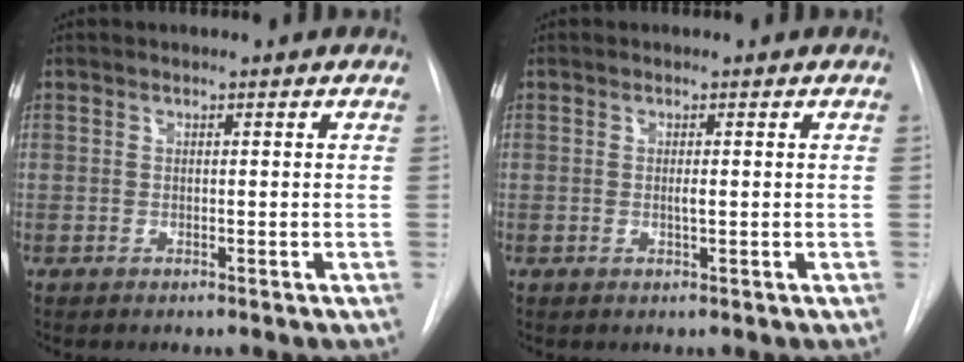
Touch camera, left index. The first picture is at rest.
{"total": 0.6, "force": [0.1, 0.0, 0.6], "torque": [-0.012, -0.002, 0.004]}